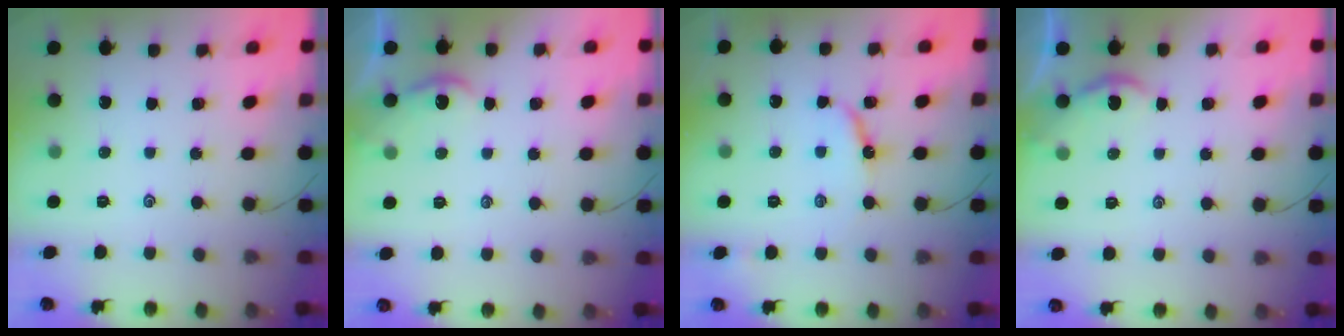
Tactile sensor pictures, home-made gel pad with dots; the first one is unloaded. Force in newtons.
{"total": 2.0, "press": 2.0, "slide": 0.1}
{"total": 8.0, "press": 8.0, "slide": 0.7}
{"total": 2.0, "press": 2.0, "slide": 0.2}